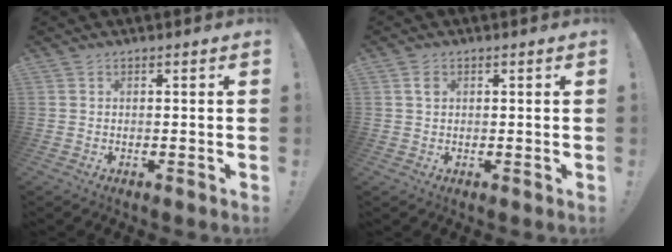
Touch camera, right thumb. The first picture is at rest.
{"total": 2.1, "force": [0.6, 1.8, 0.8], "torque": [0.002, -0.004, 0.007]}